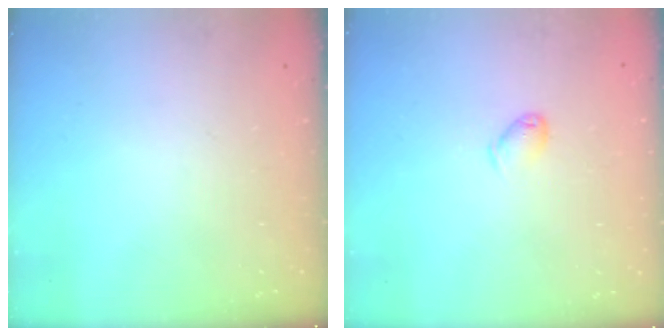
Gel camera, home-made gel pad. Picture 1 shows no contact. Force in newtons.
{"total": 3.8, "press": 3.7, "slide": 0.5}